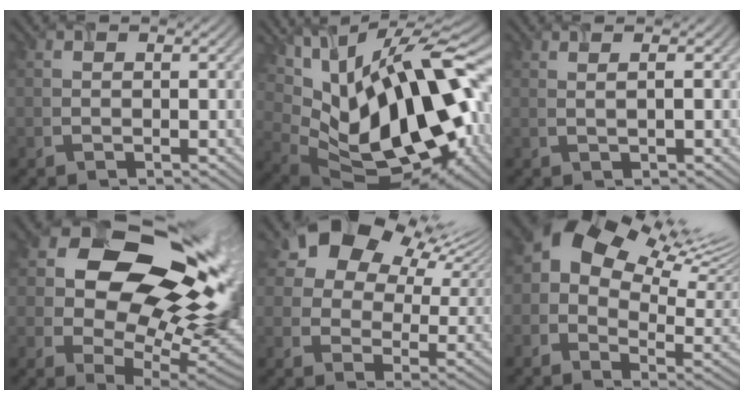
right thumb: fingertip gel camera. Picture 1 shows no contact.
{"total": 19.6, "force": [4.1, 10.2, 16.2], "torque": [-0.292, -0.005, 0.096]}
{"total": 1.5, "force": [0.6, 0.3, 1.3], "torque": [-0.009, -0.003, 0.003]}
{"total": 20.6, "force": [5.2, 14.2, 14.0], "torque": [-0.206, 0.016, 0.111]}
{"total": 14.6, "force": [8.8, 9.3, 7.1], "torque": [-0.144, 0.026, 0.154]}
{"total": 13.8, "force": [6.5, 8.4, 8.8], "torque": [-0.179, 0.005, 0.126]}